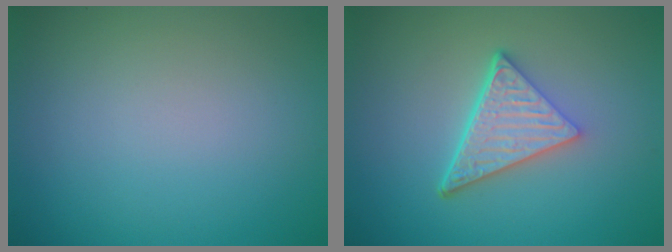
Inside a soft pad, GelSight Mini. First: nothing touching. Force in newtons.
{"total": 5.1, "press": 3.5, "slide": 3.7}